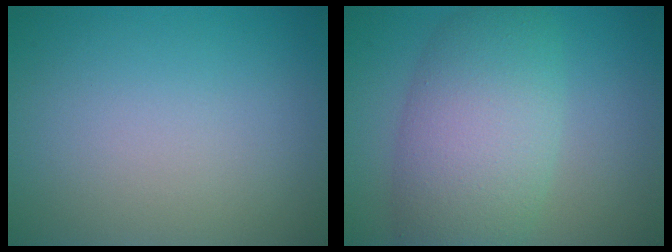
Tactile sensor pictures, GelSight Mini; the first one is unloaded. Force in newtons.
{"total": 8.0, "press": 8.0, "slide": 0.3}